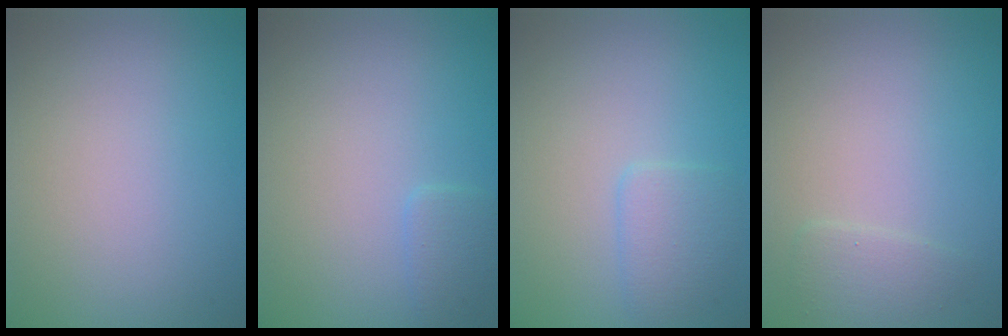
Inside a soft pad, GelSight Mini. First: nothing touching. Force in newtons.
{"total": 1.2, "press": 1.2, "slide": 0.1}
{"total": 2.0, "press": 2.0, "slide": 0.1}
{"total": 1.4, "press": 1.4, "slide": 0.1}